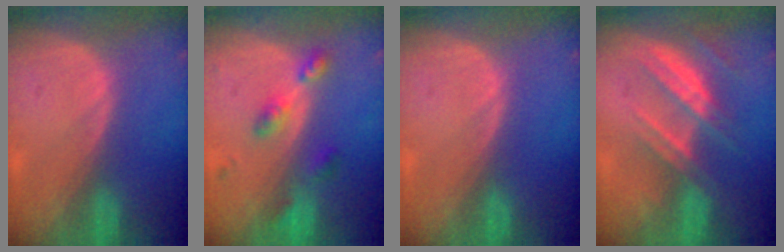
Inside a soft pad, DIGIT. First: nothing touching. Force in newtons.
{"total": 4.6, "press": 4.6, "slide": 0.6}
{"total": 0.0}
{"total": 7.4, "press": 6.7, "slide": 3.1}